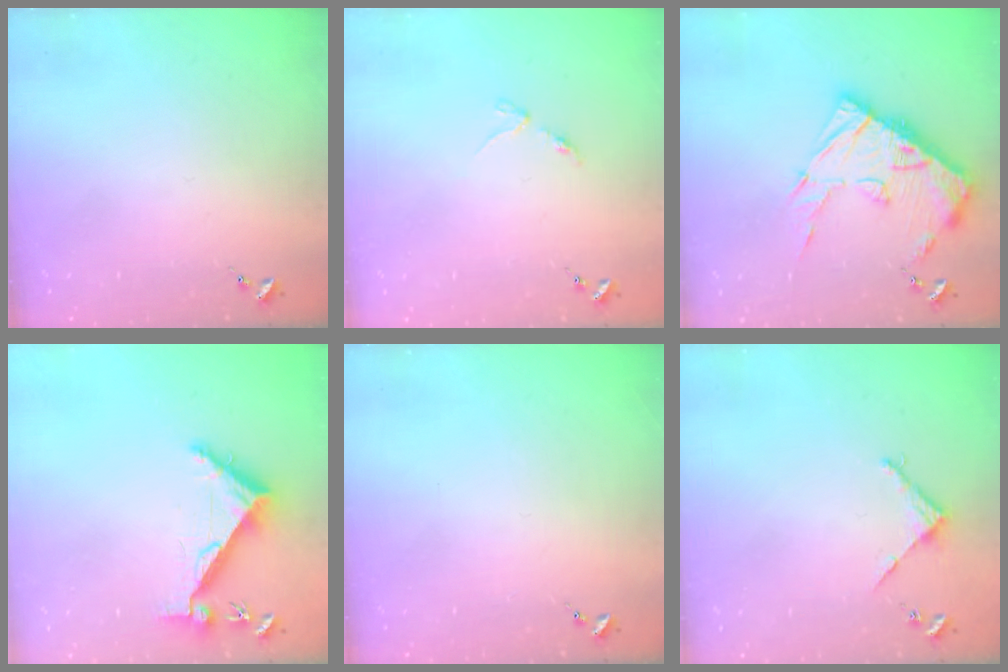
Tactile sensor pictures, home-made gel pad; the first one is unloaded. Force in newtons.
{"total": 2.9, "press": 2.8, "slide": 0.4}
{"total": 18.5, "press": 18.5, "slide": 1.8}
{"total": 6.4, "press": 6.4, "slide": 0.7}
{"total": 0.0}
{"total": 2.9, "press": 2.8, "slide": 0.2}